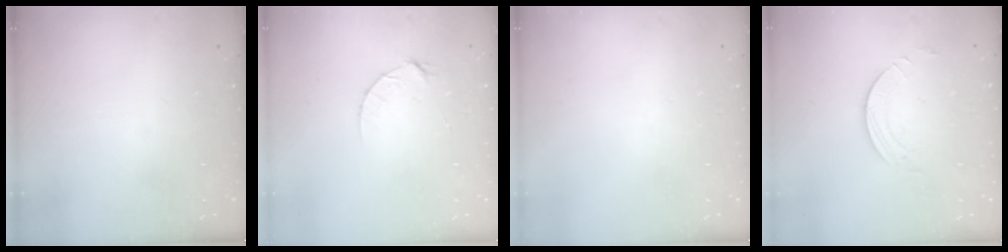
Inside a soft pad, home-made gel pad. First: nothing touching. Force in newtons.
{"total": 4.4, "press": 4.4, "slide": 0.4}
{"total": 0.0}
{"total": 2.7, "press": 2.7, "slide": 0.2}